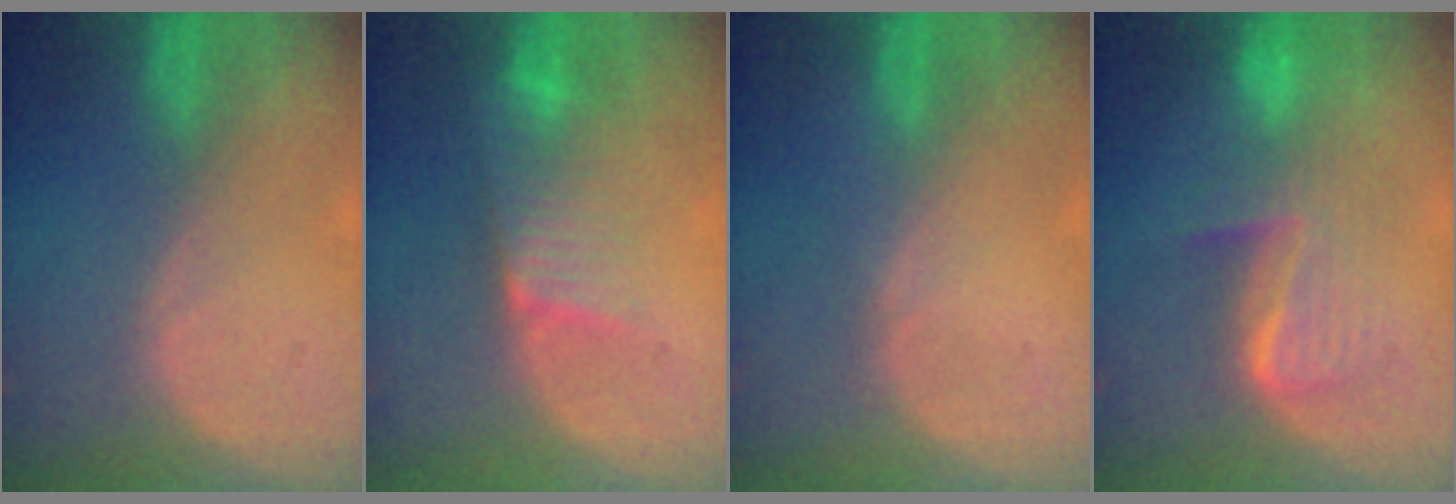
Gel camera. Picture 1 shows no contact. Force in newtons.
{"total": 6.6, "press": 5.9, "slide": 3.0}
{"total": 0.0}
{"total": 7.3, "press": 7.3, "slide": 0.2}